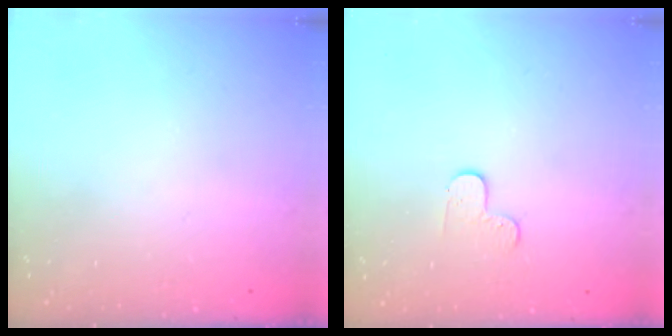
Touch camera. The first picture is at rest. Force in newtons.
{"total": 3.6, "press": 3.6, "slide": 0.4}